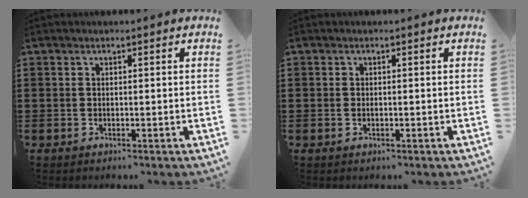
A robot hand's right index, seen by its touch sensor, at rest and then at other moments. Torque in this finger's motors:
{"motor_torque": [-0.83, 1.22, -0.01, -0.01]}